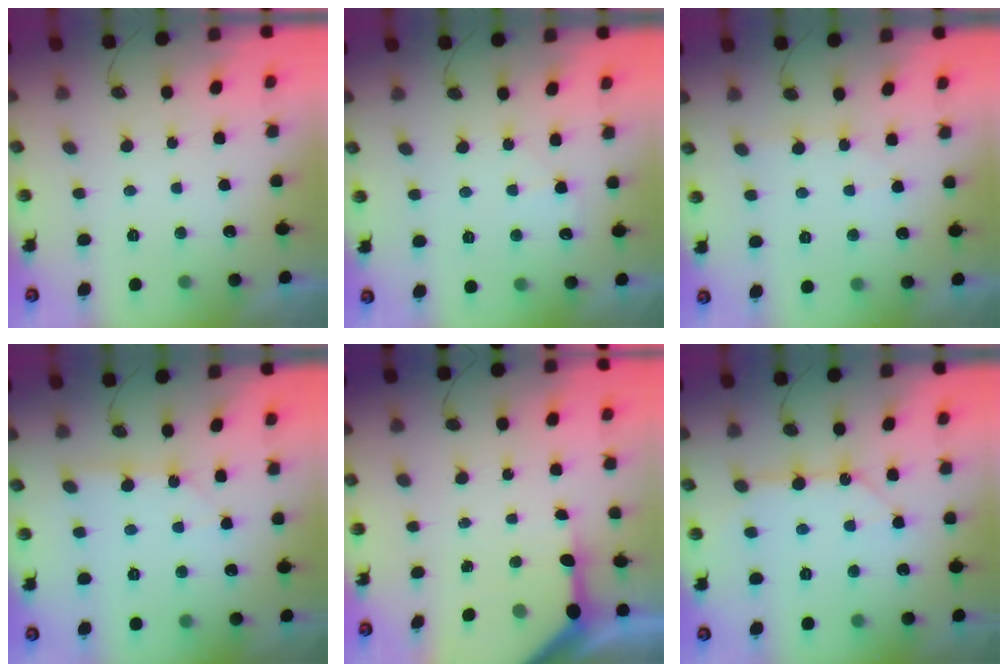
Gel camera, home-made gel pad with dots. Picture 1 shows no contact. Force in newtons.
{"total": 5.1, "press": 5.1, "slide": 0.7}
{"total": 3.5, "press": 3.5, "slide": 0.6}
{"total": 3.0, "press": 3.0, "slide": 0.4}
{"total": 8.6, "press": 8.5, "slide": 1.0}
{"total": 10.6, "press": 10.6, "slide": 0.6}